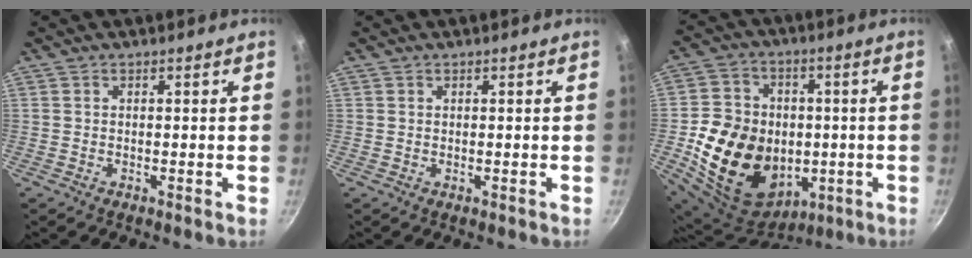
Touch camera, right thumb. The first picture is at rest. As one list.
[{"total": 0.0}, {"total": 22.1, "force": [-2.4, 17.6, 13.1], "torque": [-0.219, 0.016, -0.023]}]